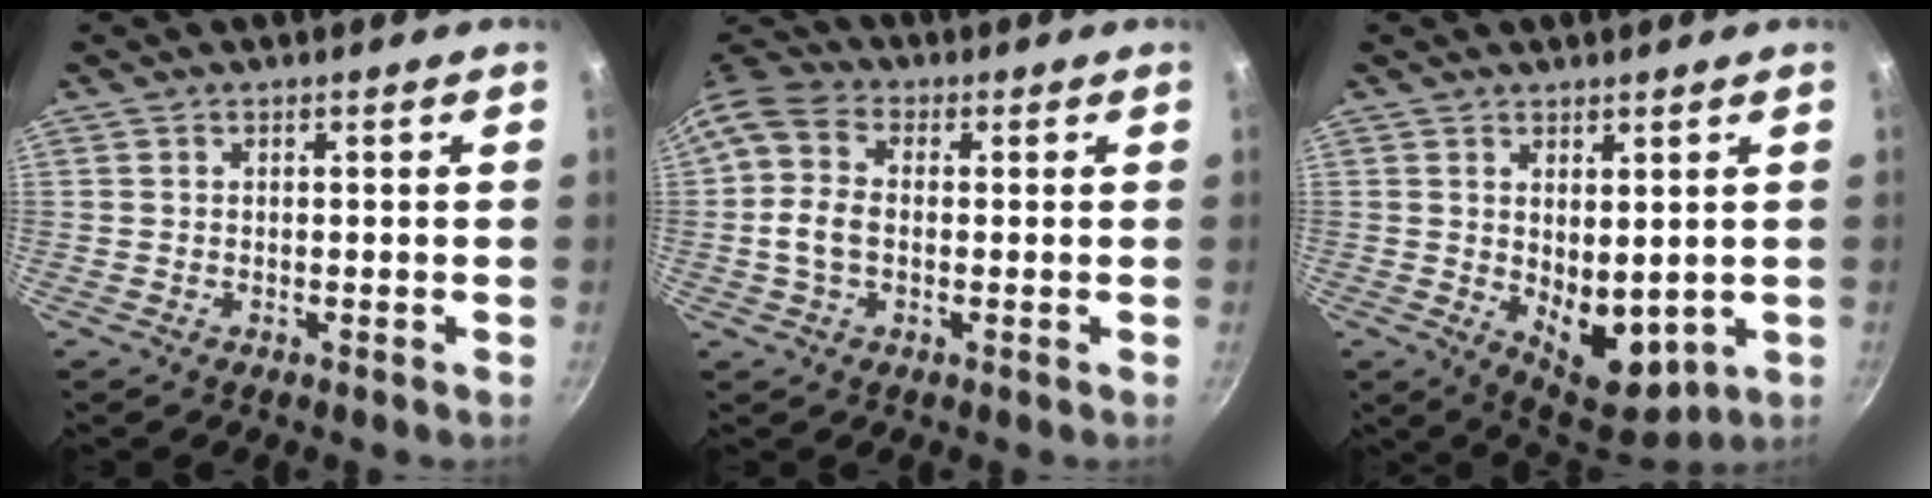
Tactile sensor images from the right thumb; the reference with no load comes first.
{"total": 8.6, "force": [0.2, 5.9, 6.2], "torque": [-0.122, 0.016, -0.011]}
{"total": 9.2, "force": [0.7, 5.3, 7.5], "torque": [-0.082, -0.029, 0.031]}